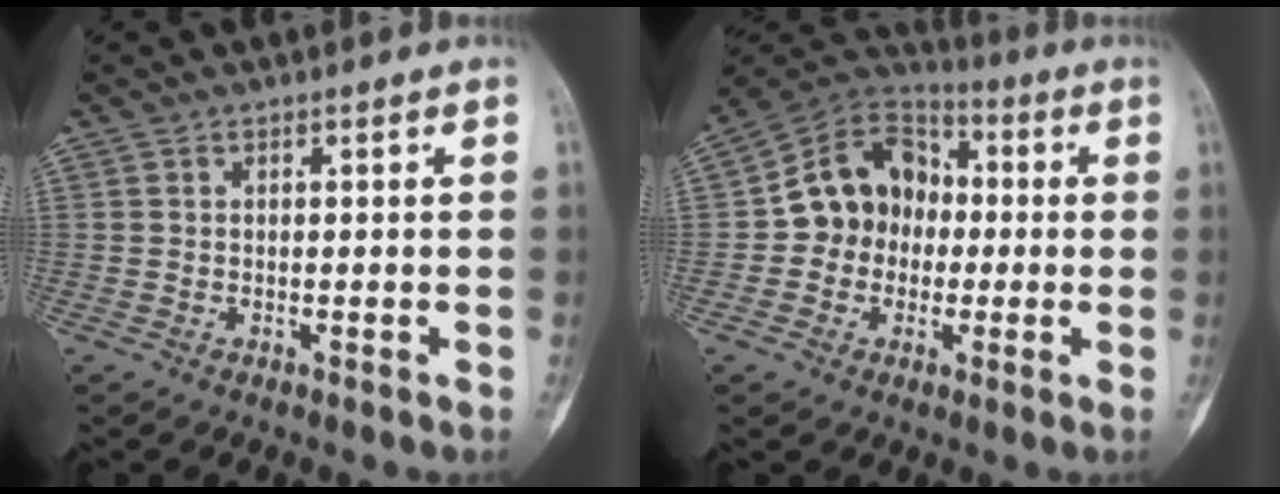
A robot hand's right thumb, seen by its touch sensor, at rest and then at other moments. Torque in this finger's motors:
{"motor_torque": [1.02, 1.18, 0.87, -0.25, 0.06]}